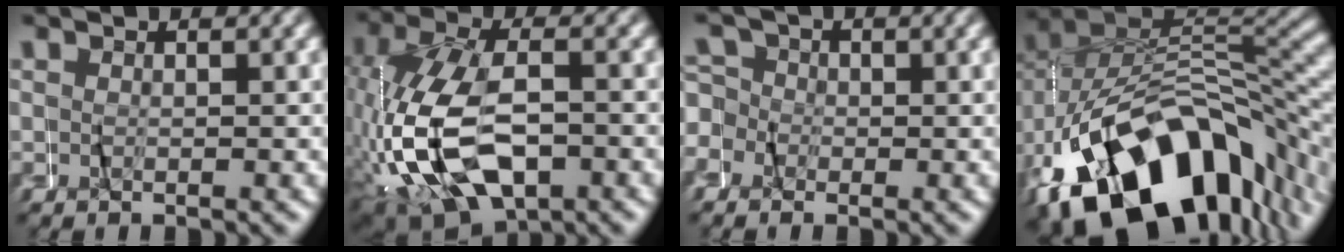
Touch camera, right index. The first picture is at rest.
{"total": 9.8, "force": [-2.8, 5.7, 7.5], "torque": [-0.178, -0.020, -0.035]}
{"total": 7.8, "force": [0.4, 7.3, 2.6], "torque": [-0.065, 0.004, -0.015]}
{"total": 15.9, "force": [-6.9, 9.2, 11.0], "torque": [-0.187, -0.028, -0.091]}